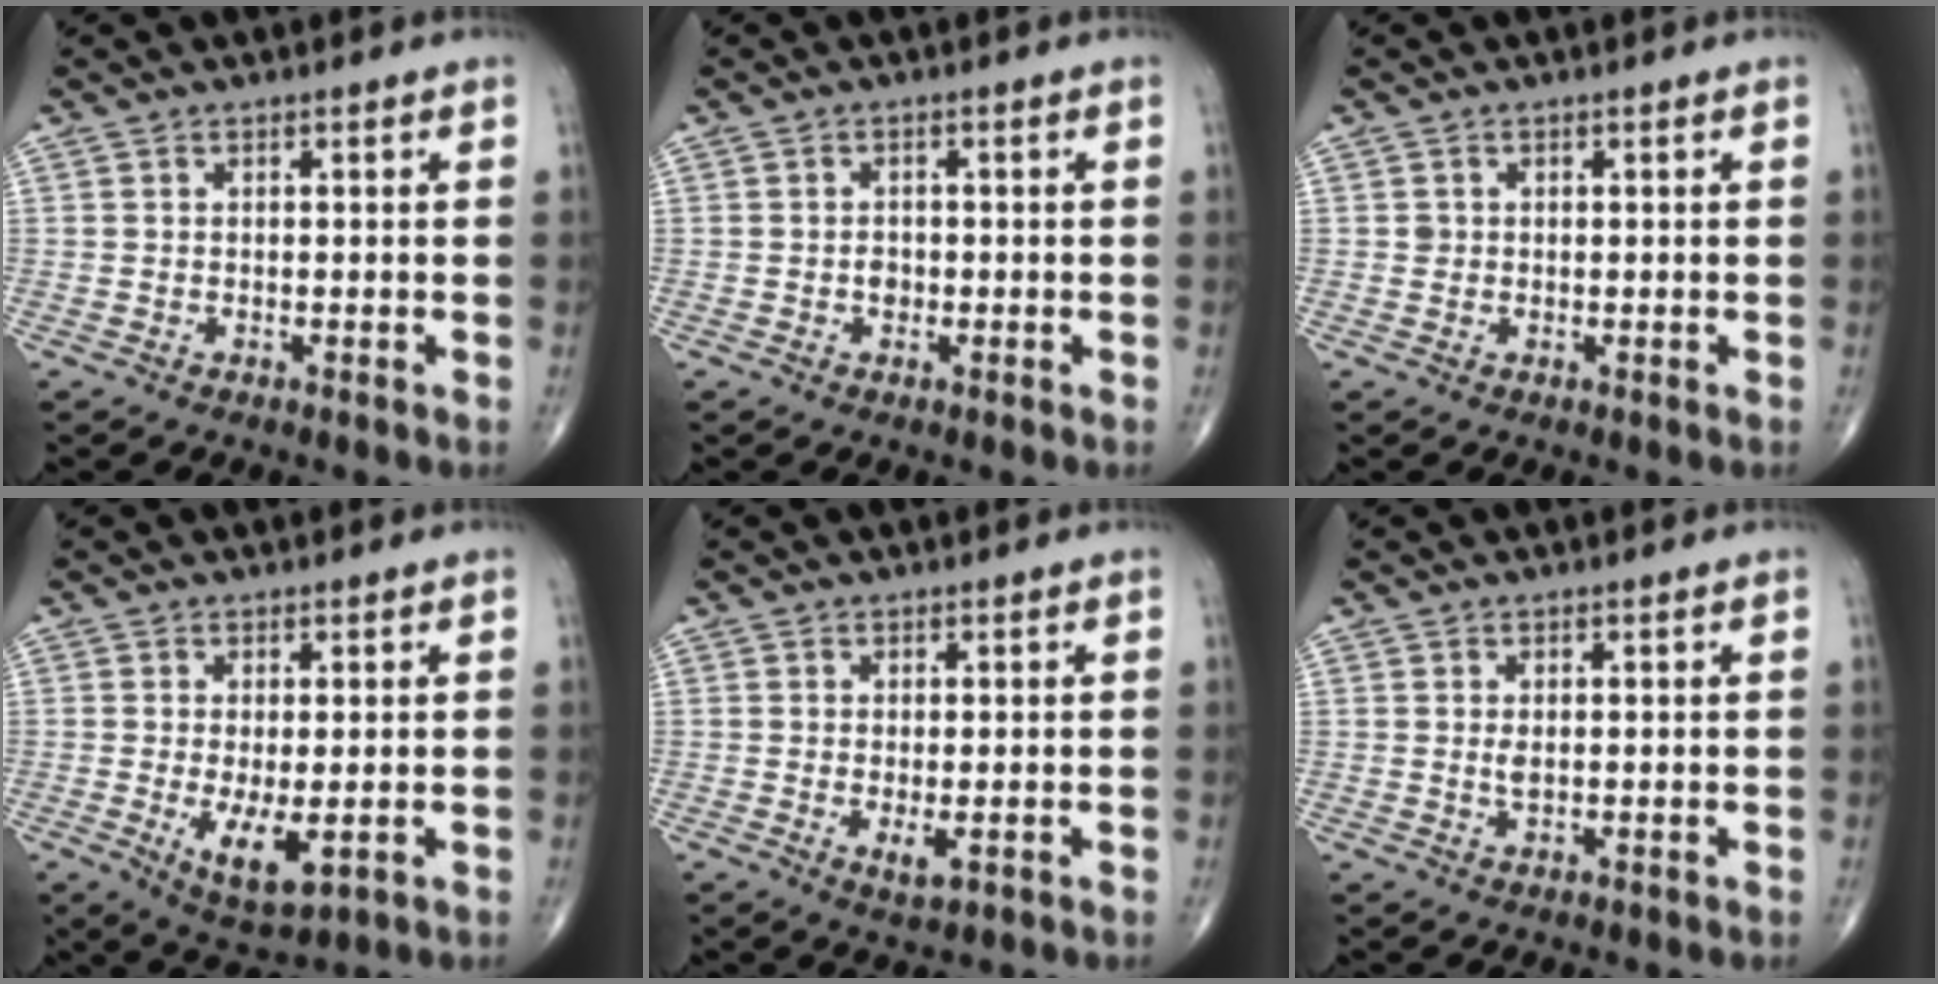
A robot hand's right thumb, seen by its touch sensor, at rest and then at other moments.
{"total": 1.6, "force": [-0.4, 1.3, 0.9], "torque": [-0.008, 0.005, -0.007]}
{"total": 1.0, "force": [0.1, 1.0, 0.3], "torque": [0.001, 0.001, 0.003]}
{"total": 6.5, "force": [-1.2, 2.6, 5.9], "torque": [-0.099, -0.019, -0.010]}
{"total": 2.5, "force": [-0.6, 0.9, 2.3], "torque": [-0.039, -0.007, -0.007]}
{"total": 1.4, "force": [0.2, 0.6, 1.2], "torque": [-0.023, -0.004, 0.006]}